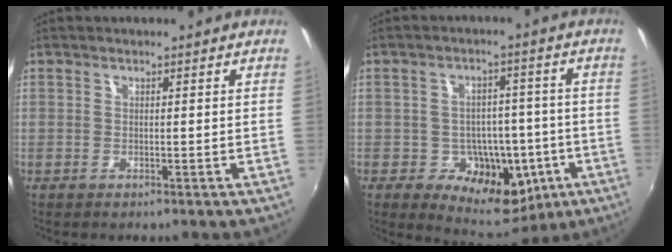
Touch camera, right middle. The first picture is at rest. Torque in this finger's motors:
{"motor_torque": [-0.09, -0.03, 0.00, -0.01]}